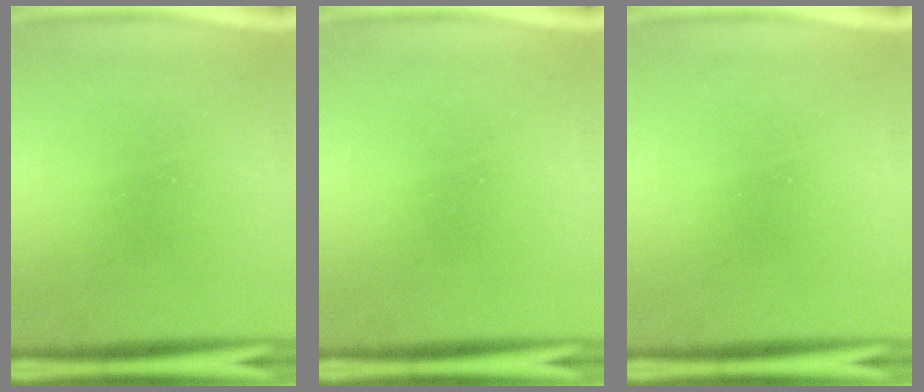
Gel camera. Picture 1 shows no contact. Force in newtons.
{"total": 0.0}
{"total": 0.0}